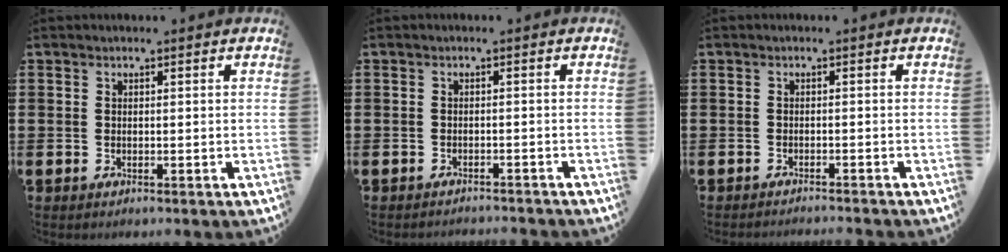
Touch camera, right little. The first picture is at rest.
{"total": 1.0, "force": [-1.0, -0.1, 0.0], "torque": [-0.002, 0.002, -0.022]}
{"total": 0.9, "force": [-0.8, -0.2, -0.1], "torque": [0.001, 0.000, -0.017]}